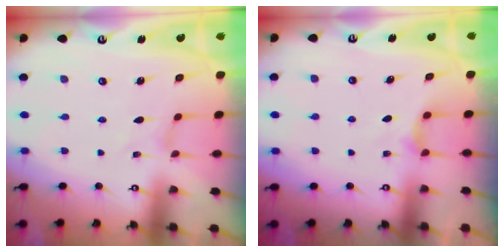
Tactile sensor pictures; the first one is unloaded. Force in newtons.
{"total": 2.3, "press": 2.3, "slide": 0.4}